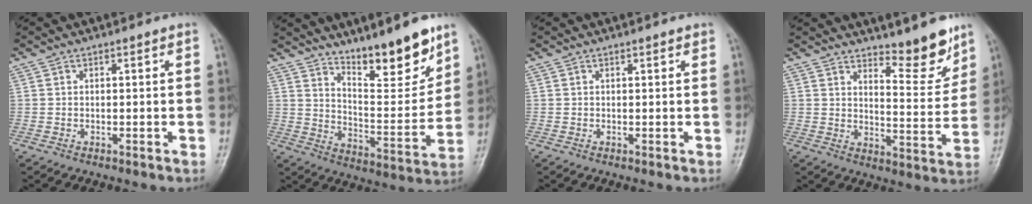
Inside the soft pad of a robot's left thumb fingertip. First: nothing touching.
{"total": 14.3, "force": [10.8, 3.5, 8.6], "torque": [-0.100, -0.085, 0.184]}
{"total": 0.7, "force": [0.5, 0.2, 0.4], "torque": [-0.007, -0.002, 0.006]}
{"total": 9.0, "force": [7.4, 2.2, 4.7], "torque": [-0.044, -0.070, 0.118]}